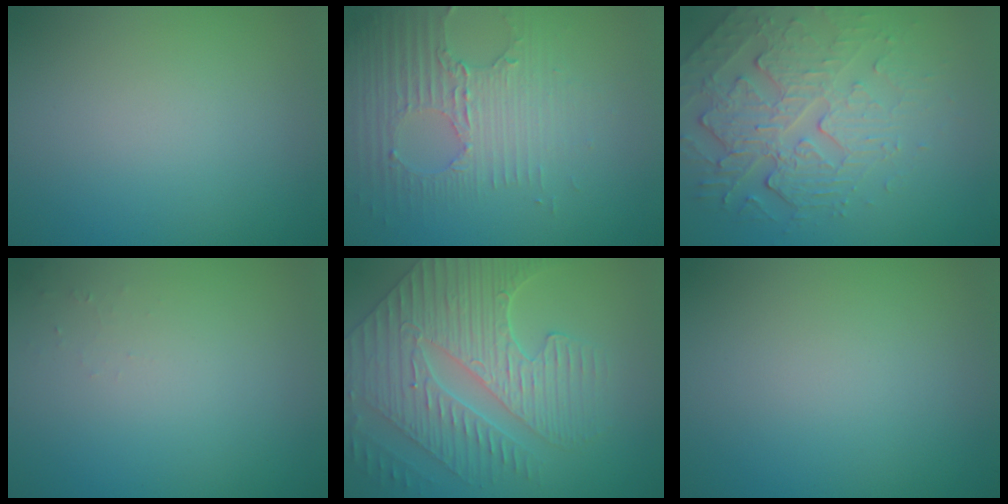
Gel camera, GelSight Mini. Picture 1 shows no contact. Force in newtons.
{"total": 3.5, "press": 3.4, "slide": 1.1}
{"total": 4.4, "press": 4.1, "slide": 1.7}
{"total": 0.5, "press": 0.5, "slide": 0.1}
{"total": 5.6, "press": 5.2, "slide": 2.2}
{"total": 0.0}